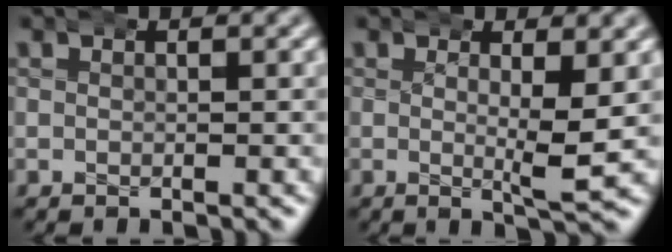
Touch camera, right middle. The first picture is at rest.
{"total": 2.1, "force": [0.7, -0.7, 1.9], "torque": [-0.040, -0.014, 0.013]}